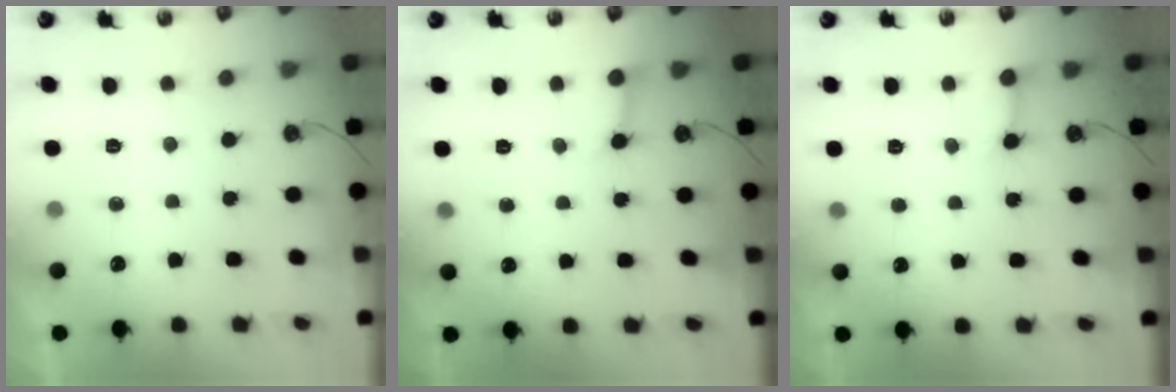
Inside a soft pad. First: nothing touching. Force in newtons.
{"total": 2.7, "press": 2.7, "slide": 0.1}
{"total": 3.3, "press": 3.3, "slide": 0.4}